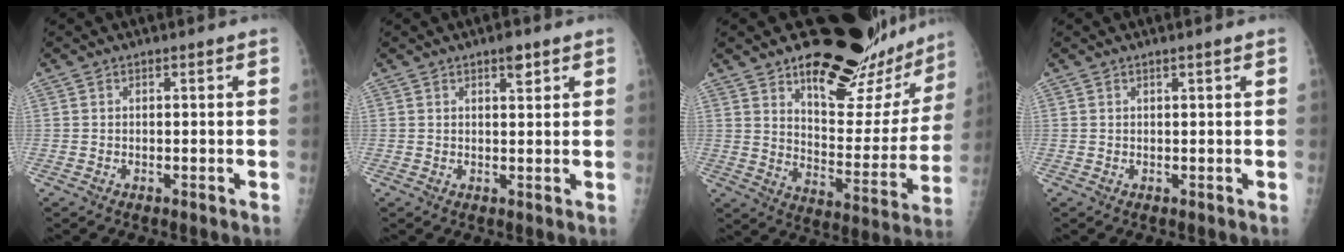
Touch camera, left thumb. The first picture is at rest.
{"total": 2.4, "force": [1.6, 0.8, 1.7], "torque": [-0.017, -0.008, 0.023]}
{"total": 24.4, "force": [17.8, 9.1, 14.0], "torque": [-0.147, -0.113, 0.249]}
{"total": 0.7, "force": [0.4, -0.1, 0.5], "torque": [-0.012, -0.002, 0.010]}